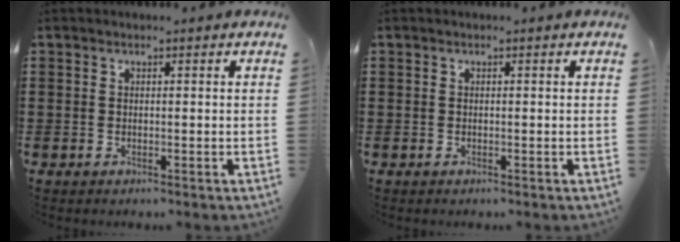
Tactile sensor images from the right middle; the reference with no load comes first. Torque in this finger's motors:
{"motor_torque": [-0.01, -0.01, 0.00, -0.01]}